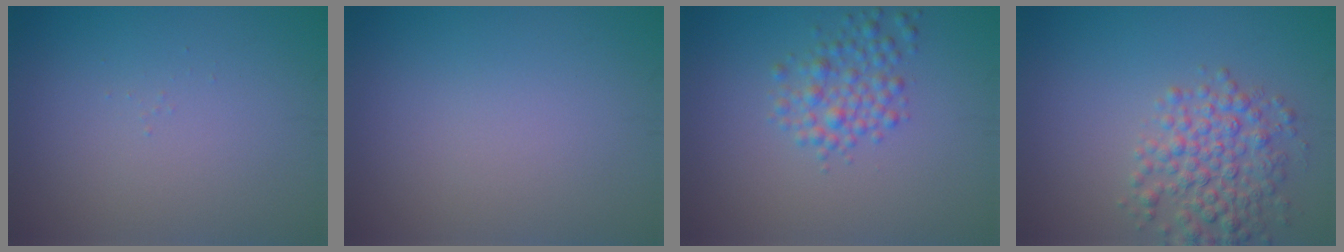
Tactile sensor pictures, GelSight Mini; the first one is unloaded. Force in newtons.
{"total": 0.0}
{"total": 2.8, "press": 2.8, "slide": 0.1}
{"total": 4.7, "press": 4.7, "slide": 0.1}